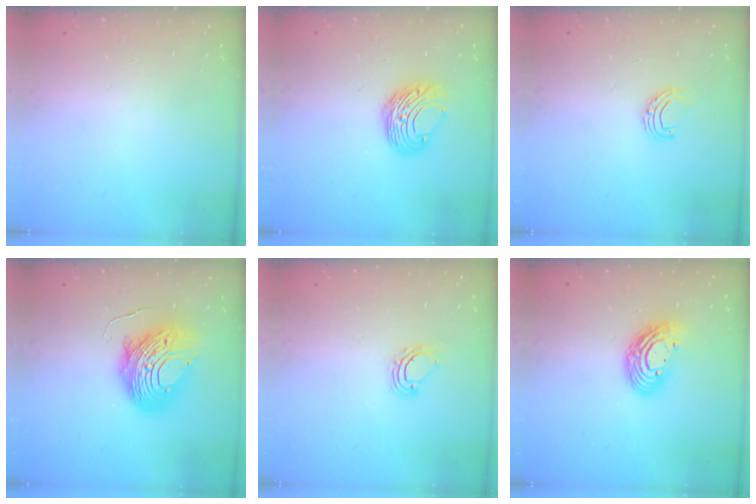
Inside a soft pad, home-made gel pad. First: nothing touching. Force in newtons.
{"total": 9.1, "press": 9.1, "slide": 0.4}
{"total": 5.5, "press": 5.5, "slide": 0.6}
{"total": 14.9, "press": 14.8, "slide": 1.3}
{"total": 4.0, "press": 4.0, "slide": 0.2}
{"total": 11.7, "press": 11.7, "slide": 0.9}